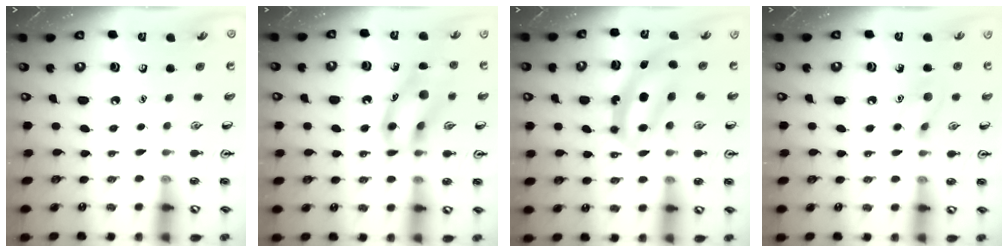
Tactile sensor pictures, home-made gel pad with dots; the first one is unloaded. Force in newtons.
{"total": 13.7, "press": 13.6, "slide": 1.8}
{"total": 5.9, "press": 5.7, "slide": 1.6}
{"total": 7.8, "press": 7.6, "slide": 1.5}